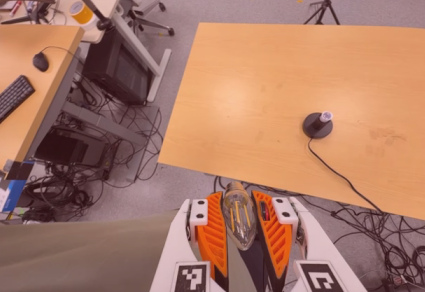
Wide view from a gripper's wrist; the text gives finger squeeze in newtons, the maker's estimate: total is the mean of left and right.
{"total": 21.3, "left": 23.1, "right": 19.4}